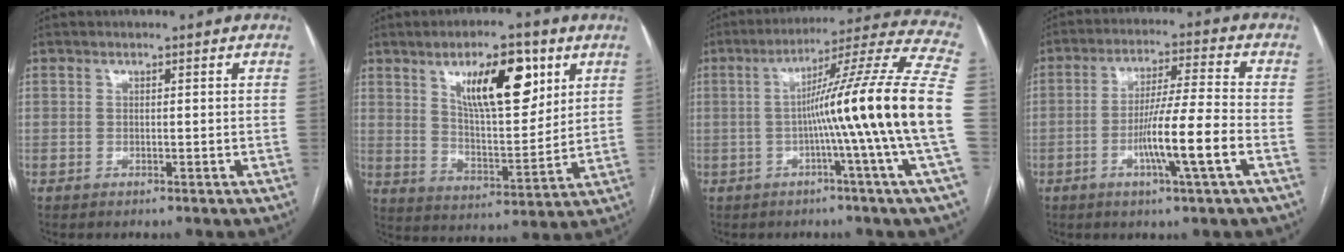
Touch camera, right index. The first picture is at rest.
{"total": 13.7, "force": [6.6, 4.5, 11.1], "torque": [-0.180, 0.005, 0.116]}
{"total": 20.0, "force": [-2.4, -3.1, 19.6], "torque": [-0.262, 0.007, -0.058]}
{"total": 10.2, "force": [-3.3, -0.8, 9.6], "torque": [-0.173, -0.005, -0.062]}